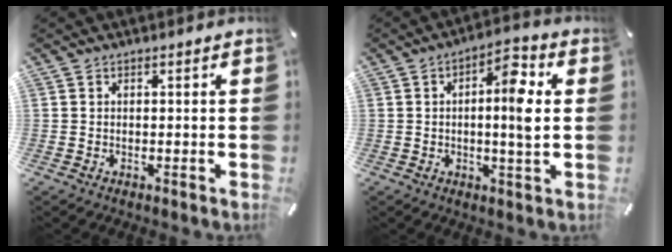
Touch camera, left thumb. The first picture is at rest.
{"total": 8.9, "force": [0.9, 2.3, 8.6], "torque": [-0.125, 0.000, 0.006]}